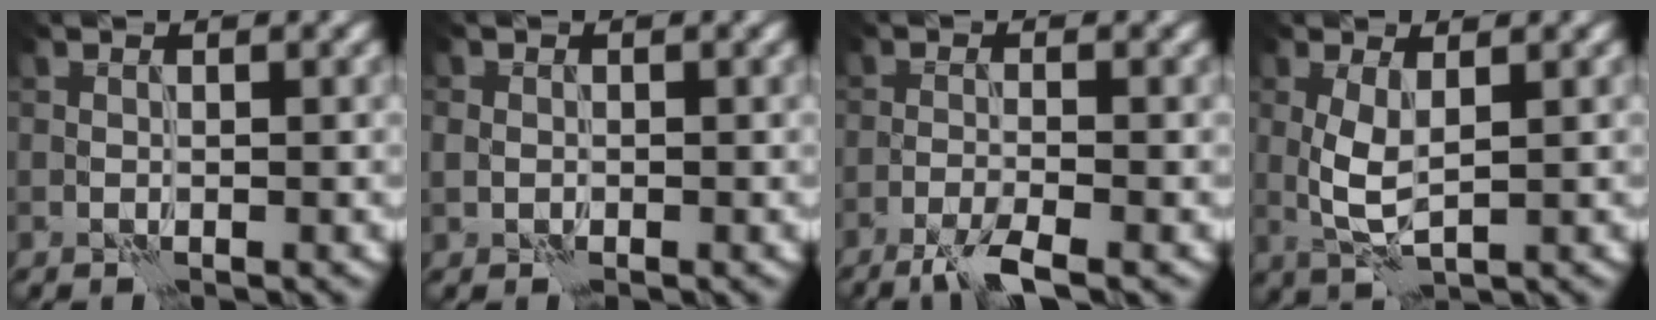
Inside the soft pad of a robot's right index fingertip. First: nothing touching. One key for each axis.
{"total": 1.3, "fx": 0.0, "fy": 1.3, "fz": 0.4, "tx": -0.008, "ty": -0.003, "tz": -0.004}
{"total": 3.4, "fx": -2.3, "fy": 0.4, "fz": 2.5, "tx": -0.046, "ty": 0.000, "tz": -0.053}
{"total": 3.2, "fx": 0.7, "fy": 1.1, "fz": 2.9, "tx": -0.068, "ty": -0.003, "tz": 0.017}